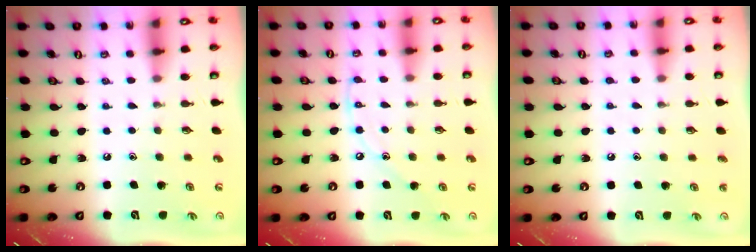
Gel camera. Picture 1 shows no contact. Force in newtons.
{"total": 8.0, "press": 8.0, "slide": 0.8}
{"total": 3.6, "press": 3.5, "slide": 0.4}